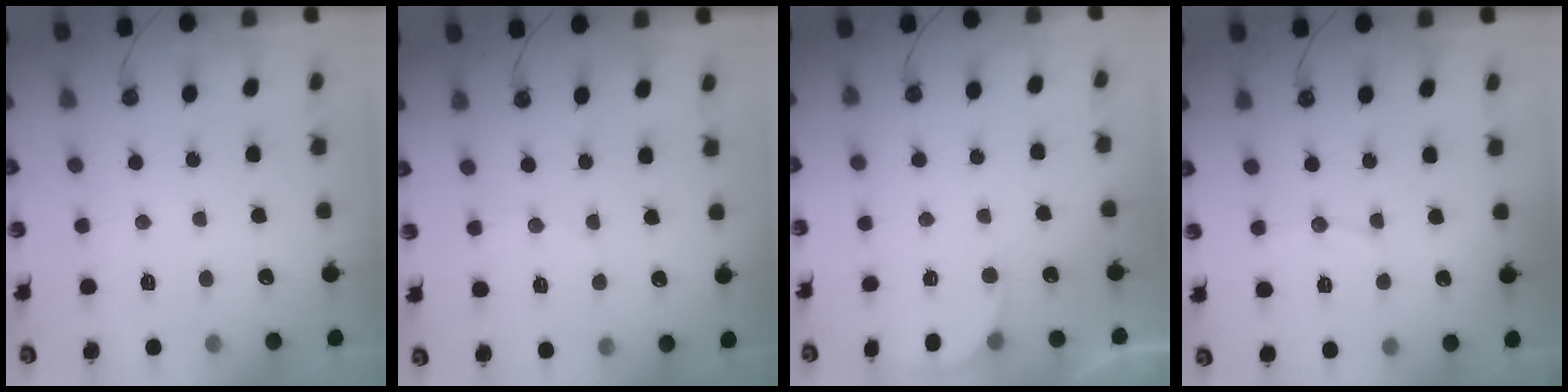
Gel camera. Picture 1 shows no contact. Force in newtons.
{"total": 5.0, "press": 5.0, "slide": 0.4}
{"total": 2.5, "press": 2.4, "slide": 0.7}
{"total": 5.1, "press": 5.0, "slide": 0.5}